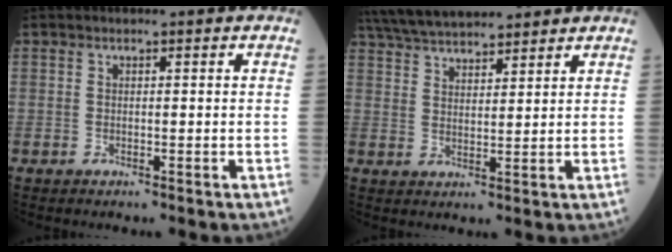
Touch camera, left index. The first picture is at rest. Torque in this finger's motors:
{"motor_torque": [0.06, -0.32, 0.42, 0.14]}